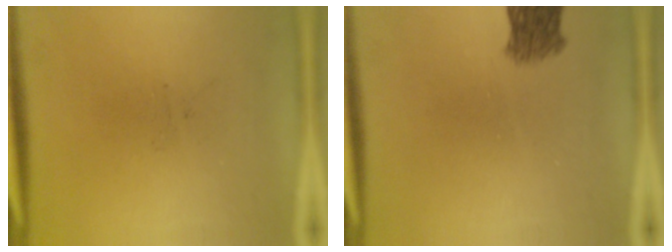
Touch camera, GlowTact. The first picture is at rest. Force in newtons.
{"total": 3.6}